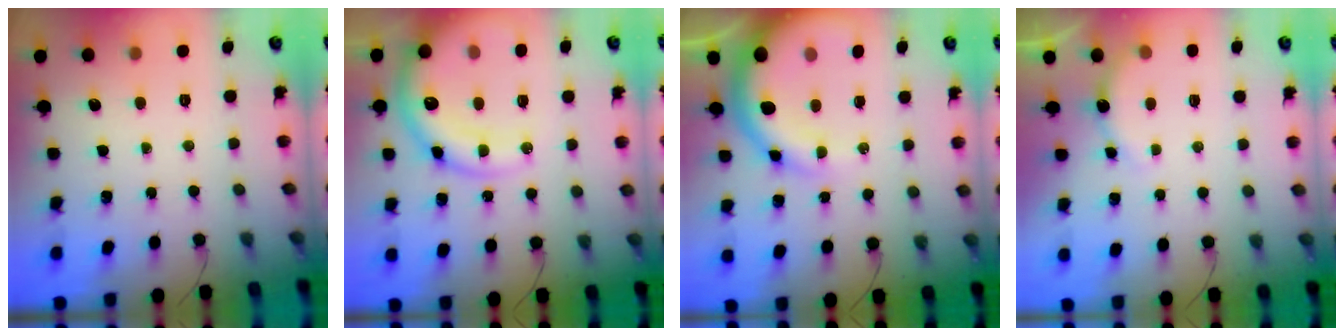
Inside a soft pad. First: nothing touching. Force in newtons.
{"total": 18.2, "press": 17.7, "slide": 4.0}
{"total": 15.3, "press": 14.9, "slide": 3.5}
{"total": 3.9, "press": 3.7, "slide": 1.2}